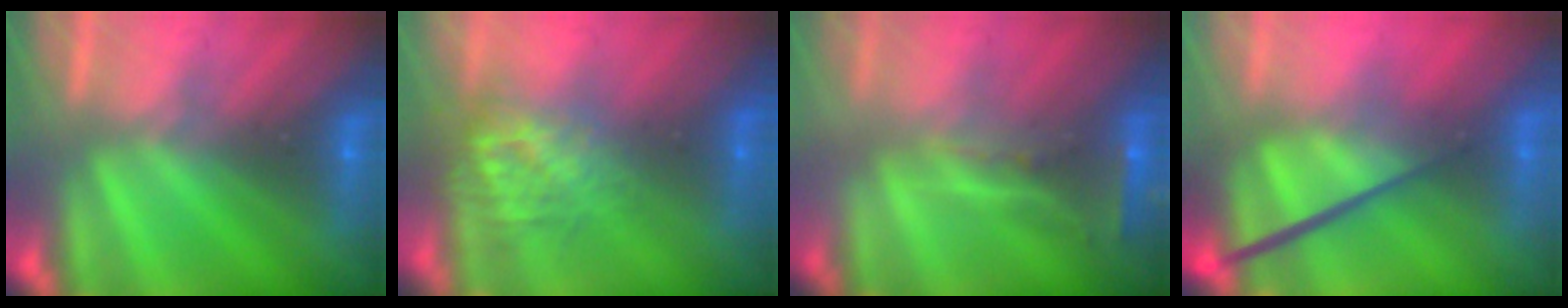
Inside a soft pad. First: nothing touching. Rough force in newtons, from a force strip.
{"total": 9.2}
{"total": 2.5}
{"total": 3.8}